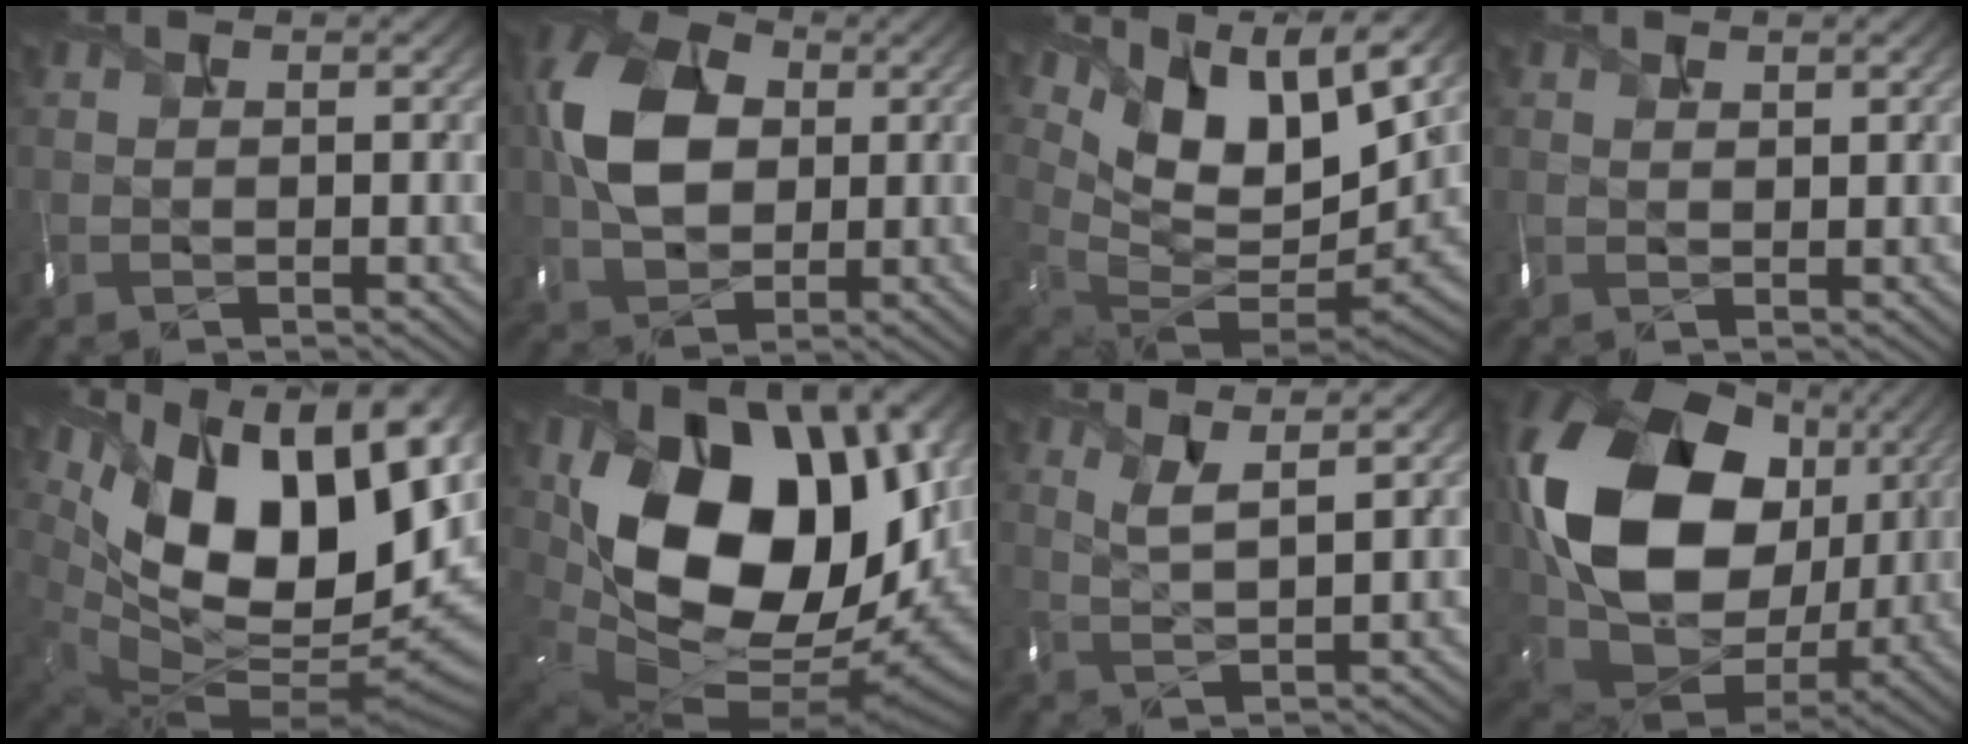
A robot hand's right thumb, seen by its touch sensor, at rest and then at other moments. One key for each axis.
{"total": 9.8, "fx": 1.3, "fy": 7.2, "fz": 6.5, "tx": -0.160, "ty": 0.004, "tz": 0.018}
{"total": 15.1, "fx": 8.6, "fy": 6.8, "fz": 10.3, "tx": -0.216, "ty": 0.010, "tz": 0.157}
{"total": 0.9, "fx": 0.8, "fy": 0.3, "fz": 0.4, "tx": -0.008, "ty": -0.005, "tz": 0.020}
{"total": 20.1, "fx": 6.1, "fy": 11.4, "fz": 15.3, "tx": -0.248, "ty": 0.006, "tz": 0.135}
{"total": 19.4, "fx": 4.3, "fy": 12.6, "fz": 14.1, "tx": -0.265, "ty": -0.041, "tz": 0.102}
{"total": 4.5, "fx": 3.0, "fy": 0.9, "fz": 3.2, "tx": -0.067, "ty": -0.009, "tz": 0.067}
{"total": 19.3, "fx": 4.7, "fy": 14.4, "fz": 12.0, "tx": -0.279, "ty": -0.011, "tz": 0.102}